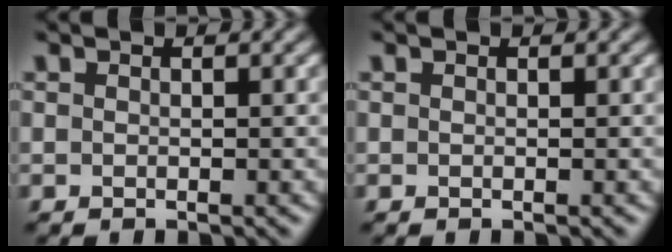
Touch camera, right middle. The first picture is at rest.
{"total": 0.0}